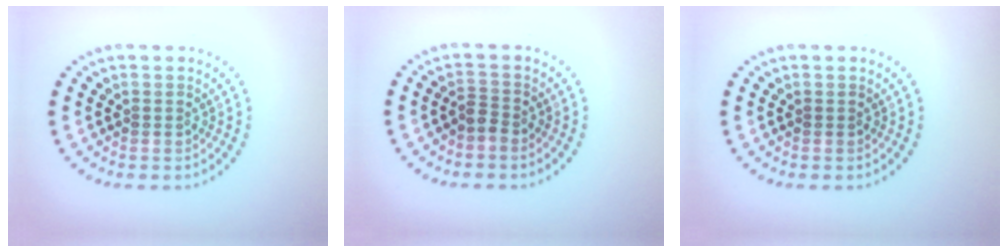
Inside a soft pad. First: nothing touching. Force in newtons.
{"total": 1.2, "press": 0.9, "slide": 0.8}
{"total": 0.0}